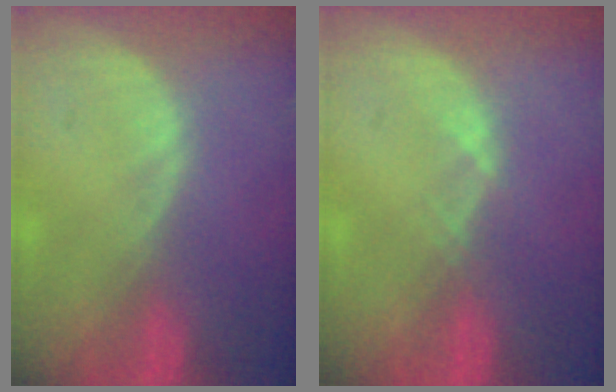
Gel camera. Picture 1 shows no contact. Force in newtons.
{"total": 1.0, "press": 0.8, "slide": 0.5}